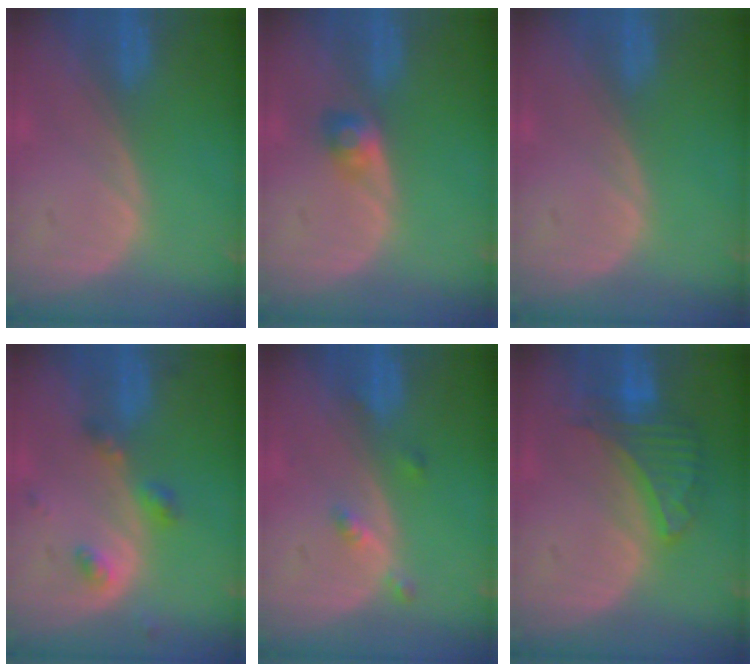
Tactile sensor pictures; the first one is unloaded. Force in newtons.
{"total": 2.4, "press": 2.3, "slide": 0.7}
{"total": 0.0}
{"total": 3.9, "press": 3.9, "slide": 0.7}
{"total": 2.4, "press": 2.0, "slide": 1.3}
{"total": 6.6, "press": 6.2, "slide": 2.4}